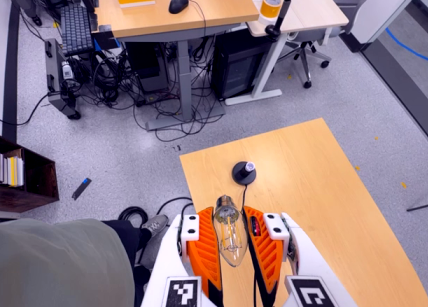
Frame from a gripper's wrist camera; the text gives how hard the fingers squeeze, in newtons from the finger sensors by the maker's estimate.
{"total": 19.4, "left": 20.8, "right": 18.1}